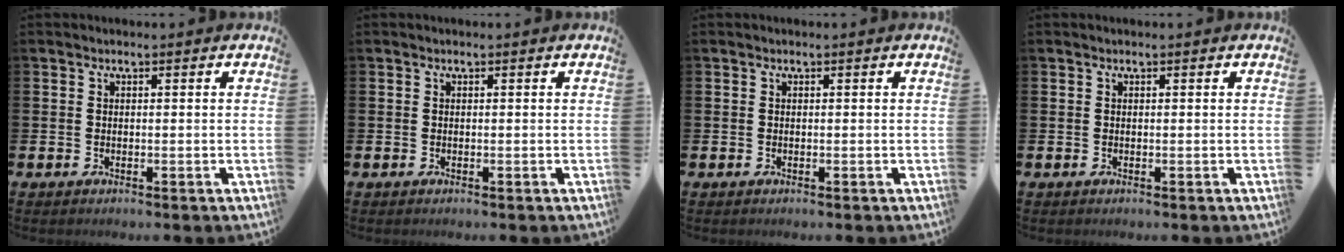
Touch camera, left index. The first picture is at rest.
{"total": 0.0}
{"total": 0.0}
{"total": 0.0}